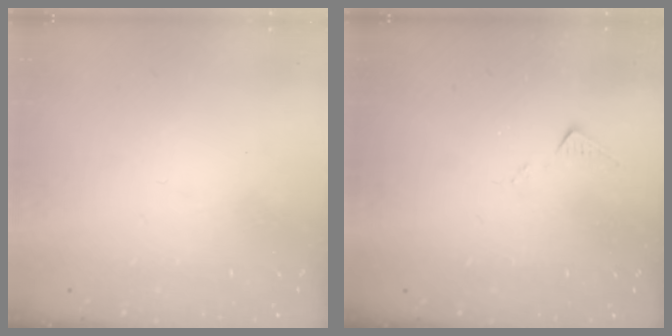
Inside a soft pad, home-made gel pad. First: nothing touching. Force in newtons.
{"total": 6.6, "press": 6.6, "slide": 0.4}